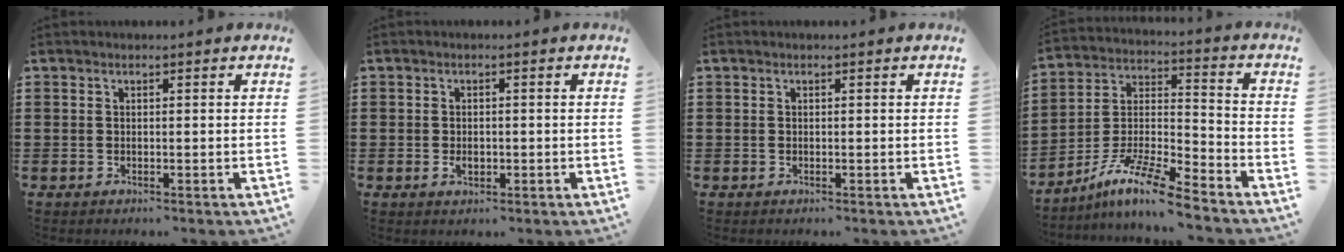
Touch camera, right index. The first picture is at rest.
{"total": 1.5, "force": [-0.3, 0.9, 1.1], "torque": [-0.021, 0.003, -0.006]}
{"total": 0.0}
{"total": 10.4, "force": [-8.7, 0.8, 5.7], "torque": [-0.114, 0.008, -0.173]}